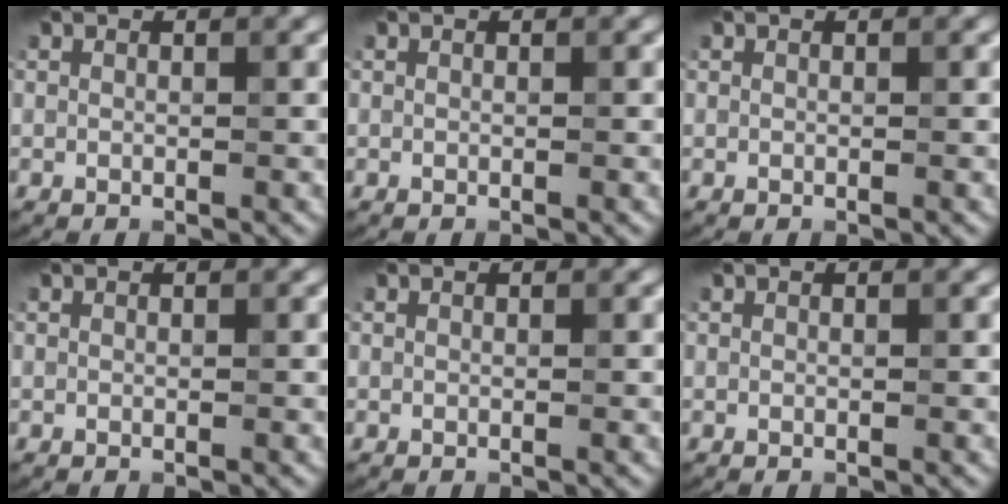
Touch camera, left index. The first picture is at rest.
{"total": 0.0}
{"total": 0.0}
{"total": 0.0}
{"total": 0.0}
{"total": 0.0}